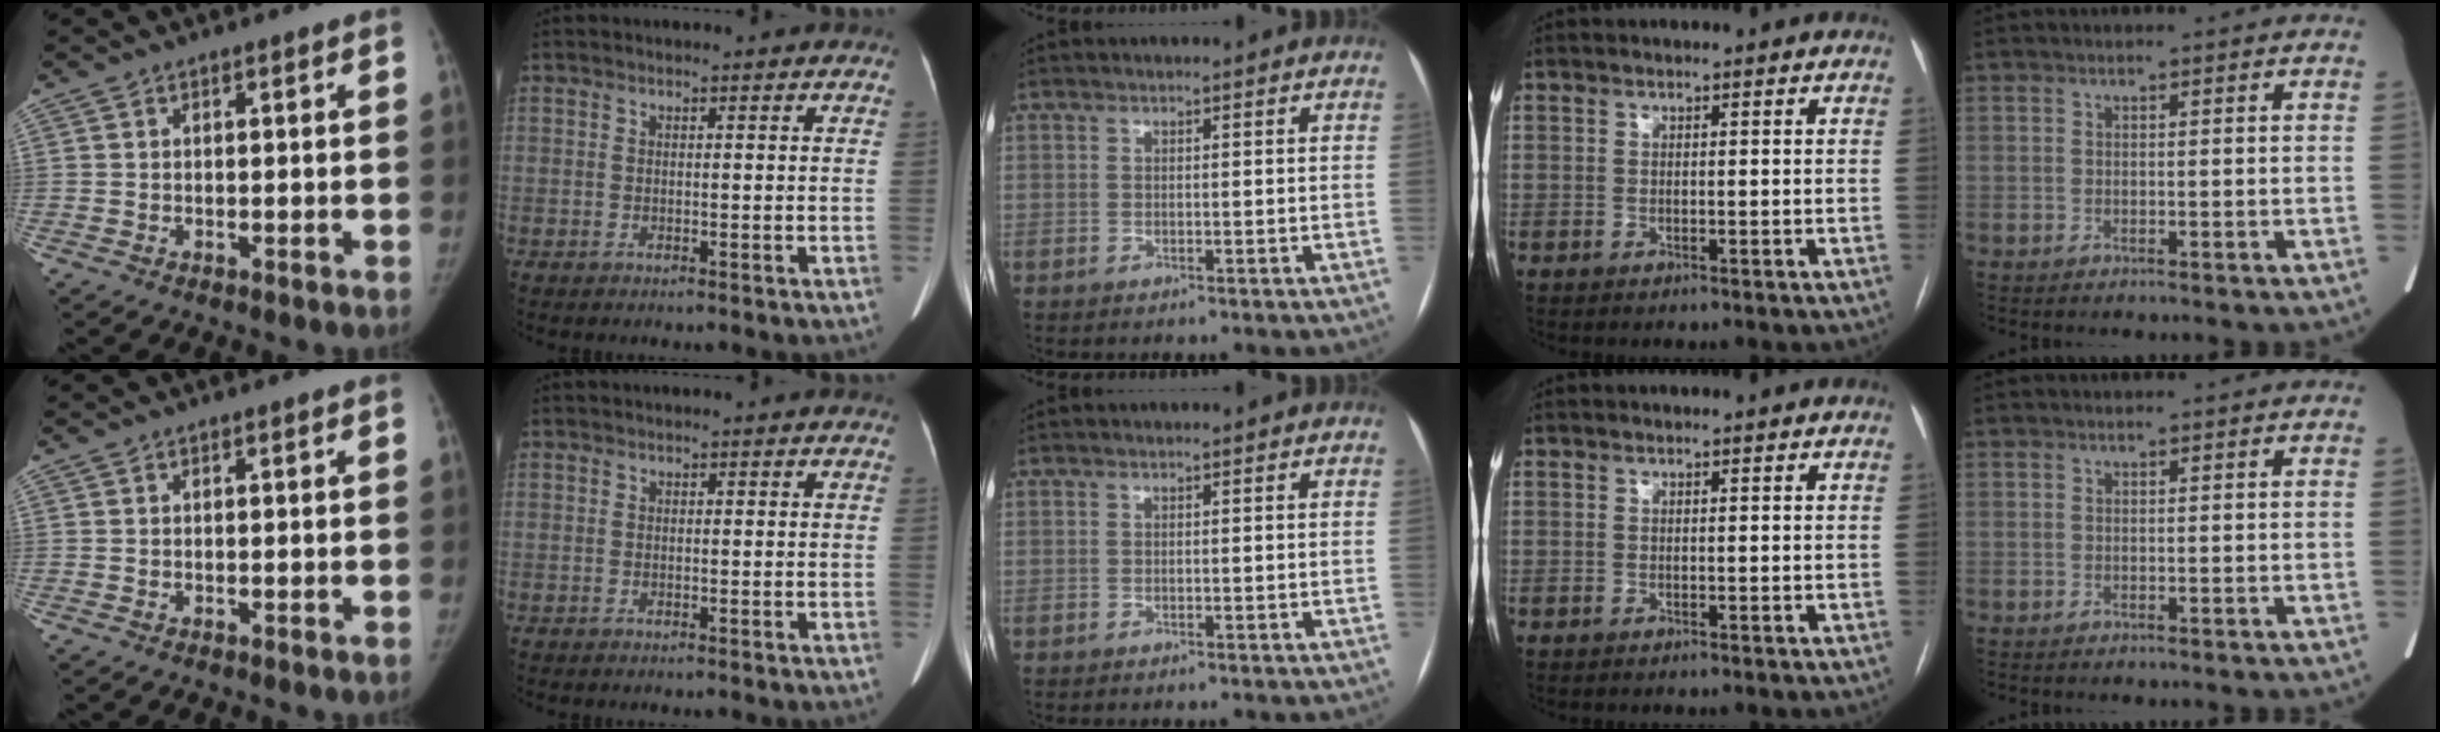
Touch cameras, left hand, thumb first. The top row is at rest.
{}